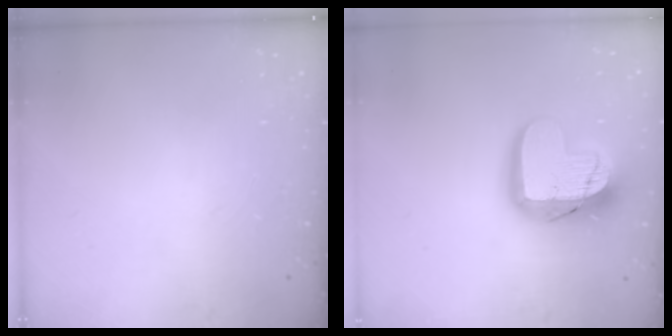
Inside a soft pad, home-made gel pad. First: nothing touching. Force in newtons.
{"total": 18.3, "press": 18.2, "slide": 1.4}